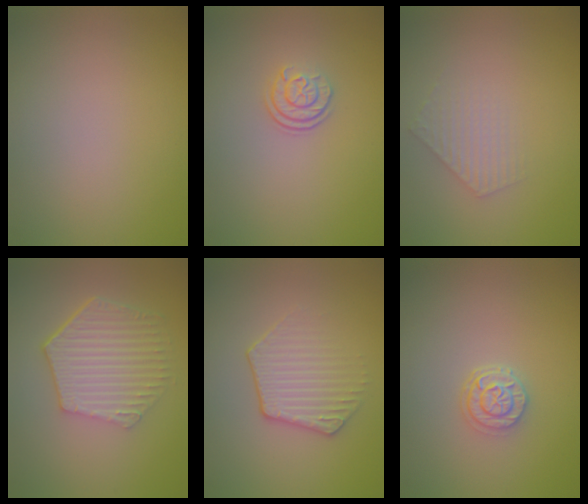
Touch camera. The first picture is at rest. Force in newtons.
{"total": 2.4, "press": 1.8, "slide": 1.5}
{"total": 1.9, "press": 1.9, "slide": 0.3}
{"total": 5.9, "press": 4.3, "slide": 4.0}
{"total": 2.7, "press": 2.2, "slide": 1.6}
{"total": 2.3, "press": 2.0, "slide": 1.1}